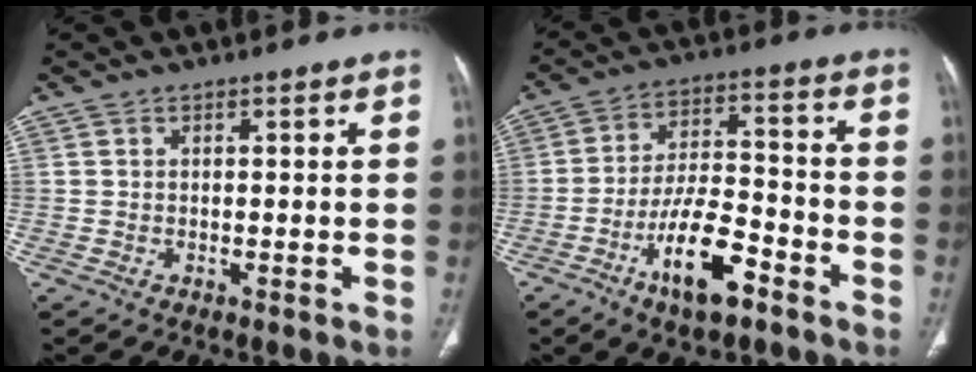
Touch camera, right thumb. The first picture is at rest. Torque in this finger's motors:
{"motor_torque": [2.44, 1.36, 1.46, -0.96, 0.18]}